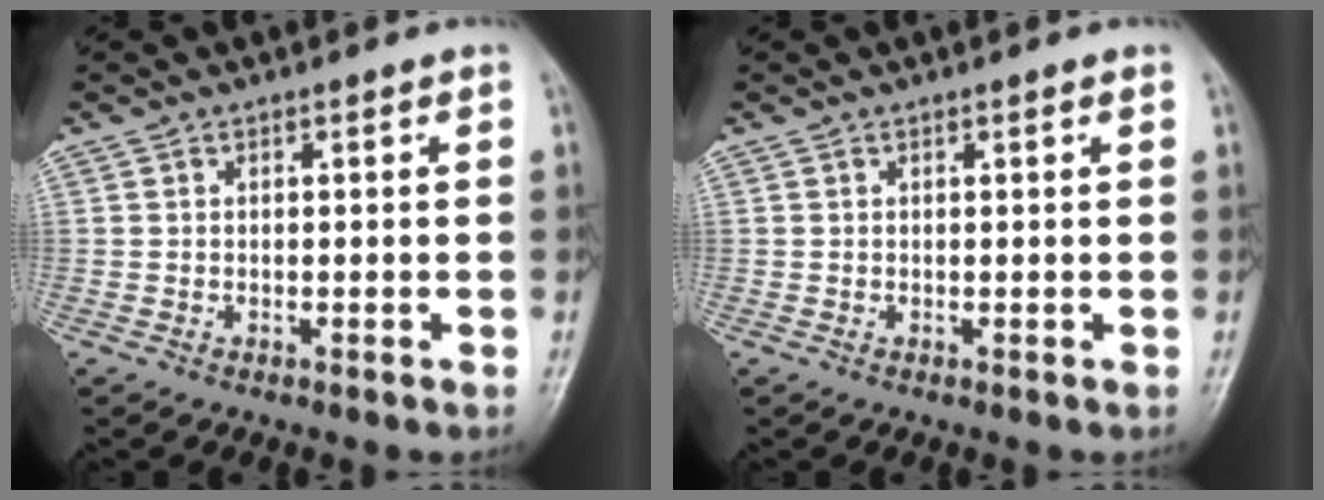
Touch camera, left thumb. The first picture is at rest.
{"total": 0.5, "force": [0.3, 0.0, 0.4], "torque": [-0.008, 0.000, 0.003]}